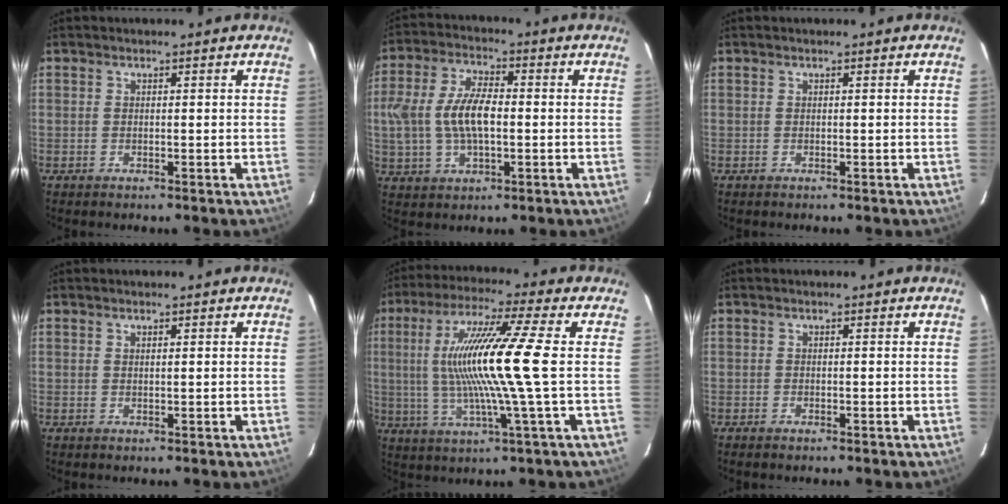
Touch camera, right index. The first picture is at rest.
{"total": 11.2, "force": [-0.6, 5.5, 9.7], "torque": [-0.200, 0.009, -0.008]}
{"total": 0.0}
{"total": 0.5, "force": [0.3, 0.1, 0.4], "torque": [-0.007, 0.002, 0.007]}
{"total": 15.8, "force": [0.6, -0.9, 15.7], "torque": [-0.295, 0.001, 0.013]}
{"total": 0.7, "force": [-0.6, 0.3, 0.3], "torque": [-0.008, -0.002, -0.012]}